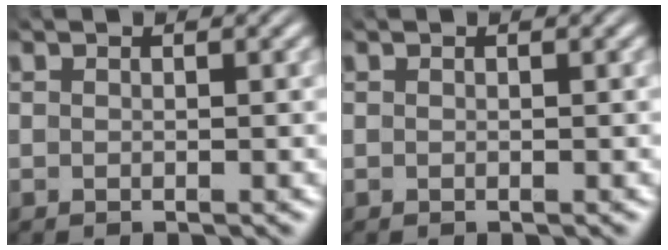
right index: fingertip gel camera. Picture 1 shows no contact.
{"total": 0.0}